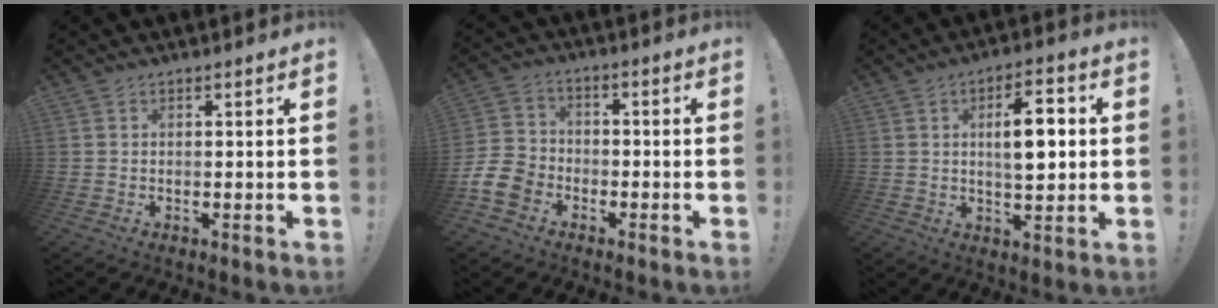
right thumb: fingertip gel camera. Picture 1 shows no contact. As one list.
[{"total": 10.4, "force": [-6.0, 7.6, 4.0], "torque": [-0.078, 0.045, -0.108]}, {"total": 10.0, "force": [1.1, 4.2, 9.0], "torque": [-0.126, 0.002, 0.013]}]